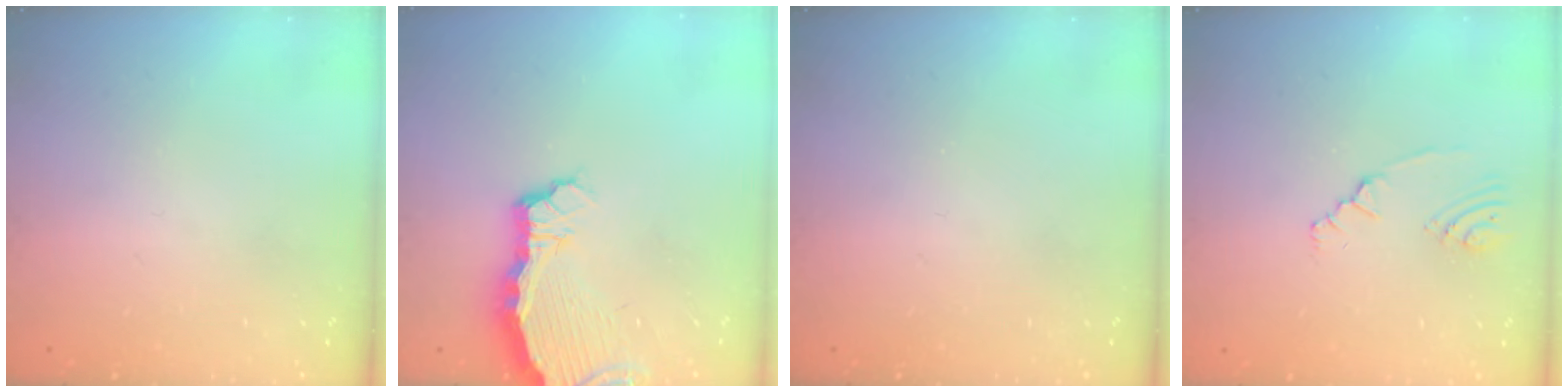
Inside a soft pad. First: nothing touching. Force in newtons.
{"total": 5.0, "press": 5.0, "slide": 0.4}
{"total": 0.0}
{"total": 2.4, "press": 2.2, "slide": 1.1}